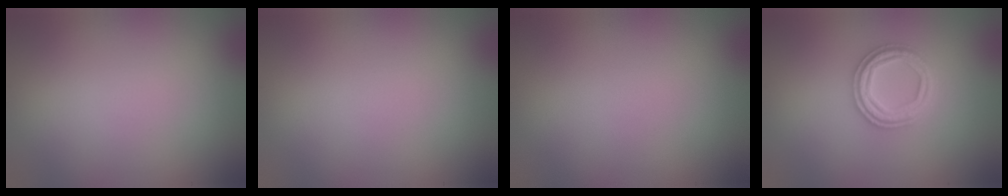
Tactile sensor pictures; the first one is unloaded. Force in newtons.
{"total": 0.0}
{"total": 0.0}
{"total": 2.9, "press": 2.9, "slide": 0.6}